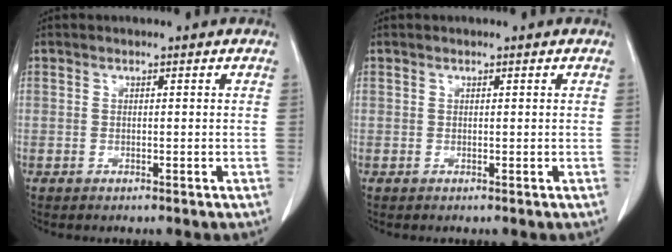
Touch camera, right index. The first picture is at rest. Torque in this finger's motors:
{"motor_torque": [0.00, -0.03, 0.02, 0.01]}